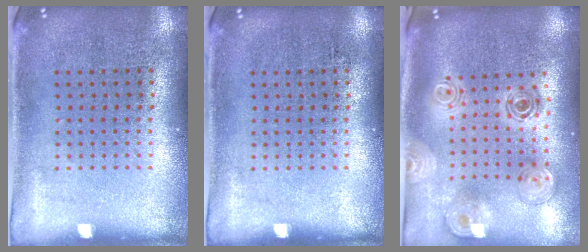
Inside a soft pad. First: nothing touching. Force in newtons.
{"total": 0.0}
{"total": 1.5, "press": 1.3, "slide": 0.7}